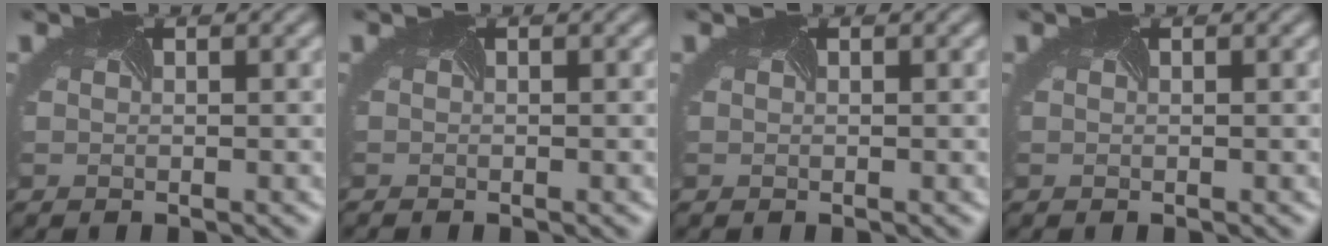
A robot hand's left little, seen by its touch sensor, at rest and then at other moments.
{"total": 0.6, "force": [-0.6, -0.1, -0.1], "torque": [0.001, -0.007, -0.007]}
{"total": 0.0}
{"total": 0.0}